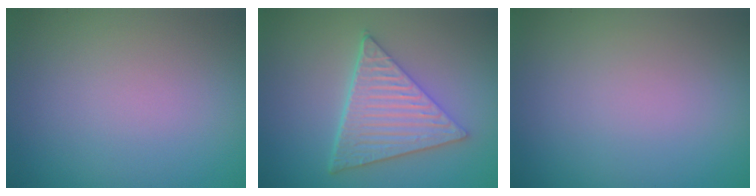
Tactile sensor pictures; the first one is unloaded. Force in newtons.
{"total": 6.1, "press": 4.5, "slide": 4.1}
{"total": 0.0}